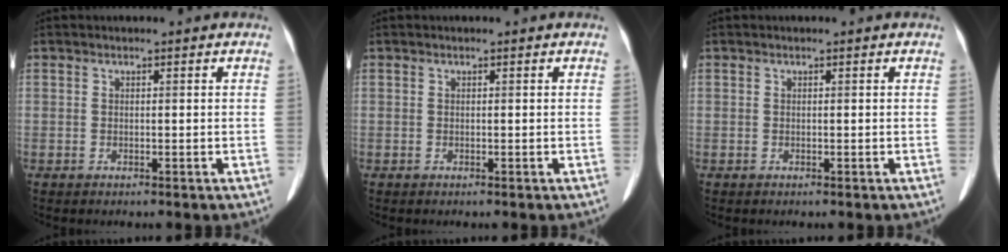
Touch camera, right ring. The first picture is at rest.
{"total": 0.0}
{"total": 0.0}